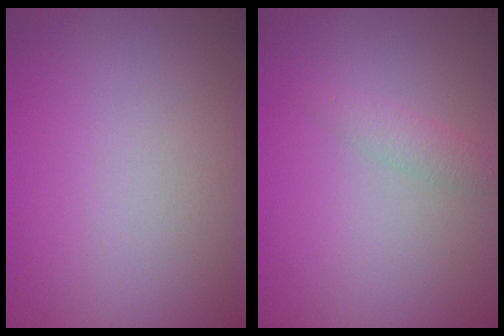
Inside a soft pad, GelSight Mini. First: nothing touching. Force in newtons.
{"total": 1.3, "press": 1.3, "slide": 0.1}